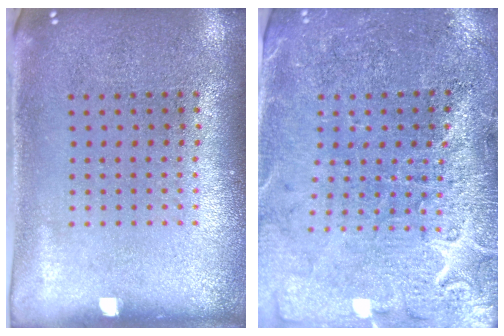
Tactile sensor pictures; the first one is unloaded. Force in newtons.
{"total": 3.1, "press": 3.1, "slide": 0.6}